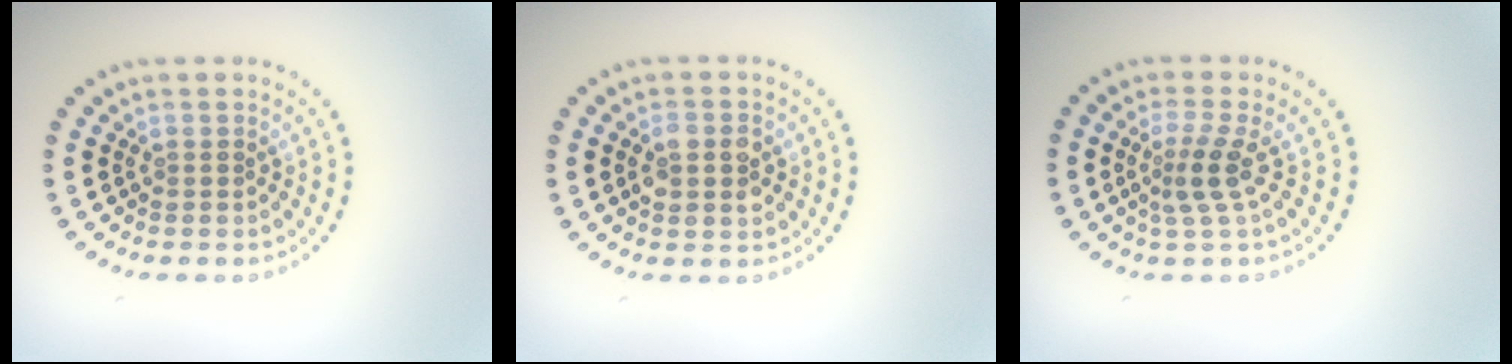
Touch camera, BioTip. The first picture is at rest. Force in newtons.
{"total": 3.0, "press": 2.9, "slide": 0.2}
{"total": 2.5, "press": 1.7, "slide": 1.8}